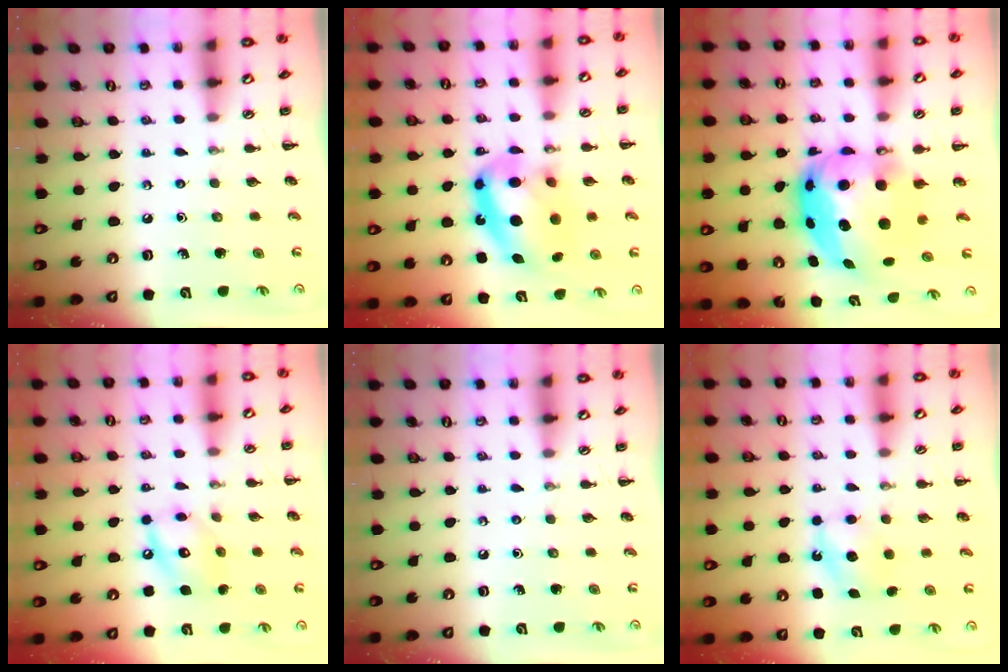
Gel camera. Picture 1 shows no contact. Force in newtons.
{"total": 16.9, "press": 16.4, "slide": 4.0}
{"total": 12.1, "press": 11.8, "slide": 3.0}
{"total": 10.8, "press": 10.8, "slide": 0.7}
{"total": 0.0}
{"total": 7.0, "press": 6.8, "slide": 1.6}